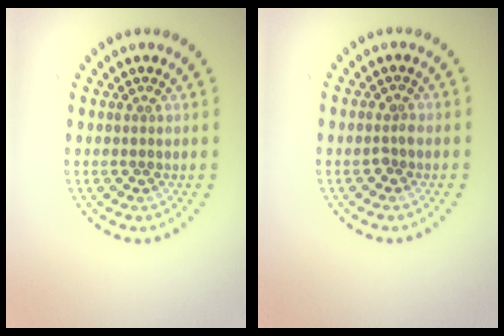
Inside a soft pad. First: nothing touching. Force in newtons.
{"total": 0.9, "press": 0.8, "slide": 0.4}